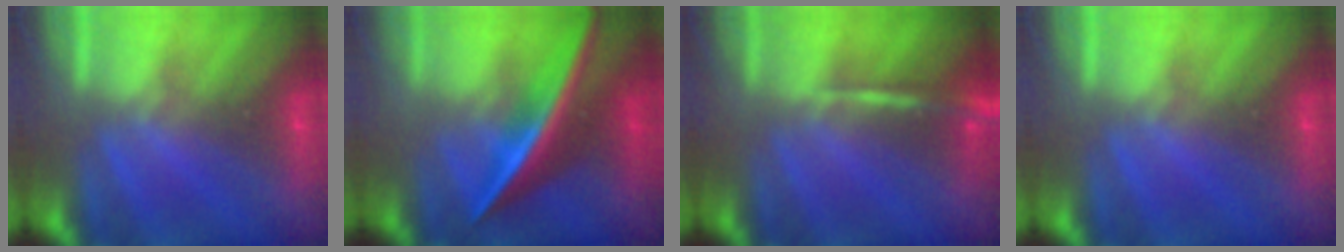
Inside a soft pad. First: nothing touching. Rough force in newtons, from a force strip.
{"total": 2.6}
{"total": 2.4}
{"total": 0.0}